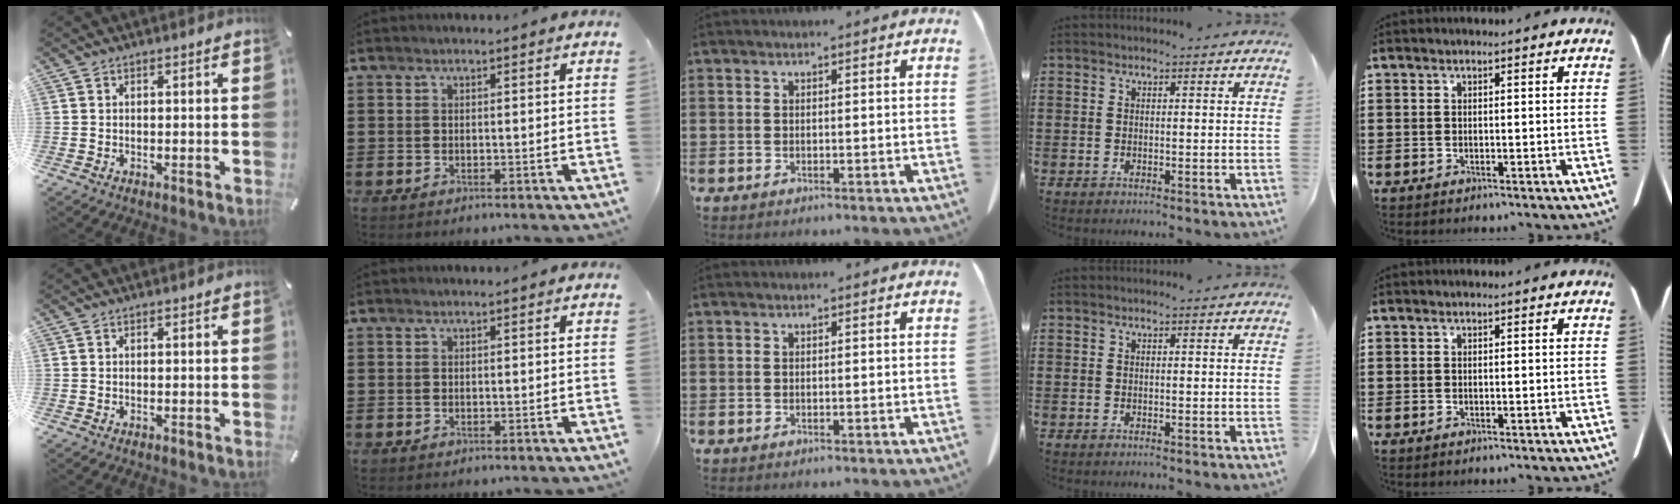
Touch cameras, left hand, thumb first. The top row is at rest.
{}